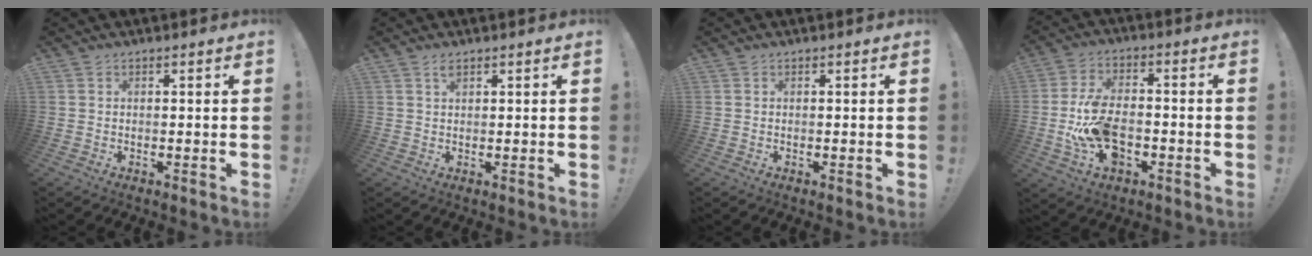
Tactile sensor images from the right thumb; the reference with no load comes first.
{"total": 1.6, "force": [1.3, 0.4, 1.0], "torque": [-0.007, -0.009, 0.021]}
{"total": 0.0}
{"total": 14.5, "force": [-3.9, 9.1, 10.6], "torque": [-0.200, 0.016, -0.067]}